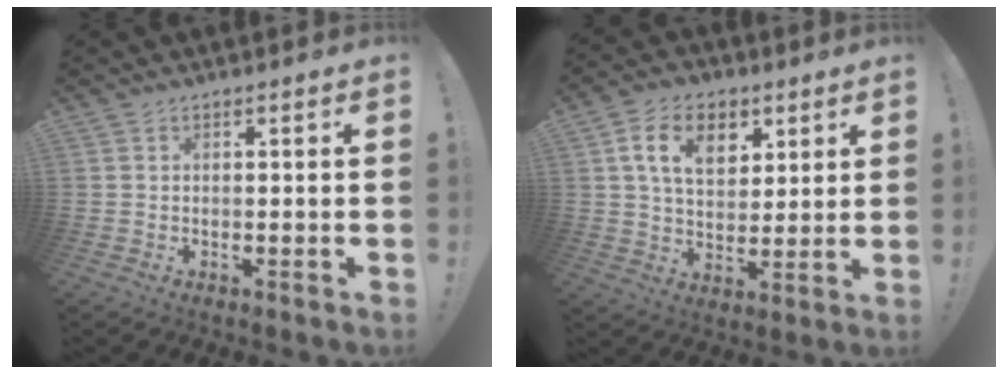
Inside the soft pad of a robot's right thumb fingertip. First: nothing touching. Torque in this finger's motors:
{"motor_torque": [1.25, 1.25, 0.49, 0.42, 0.06]}